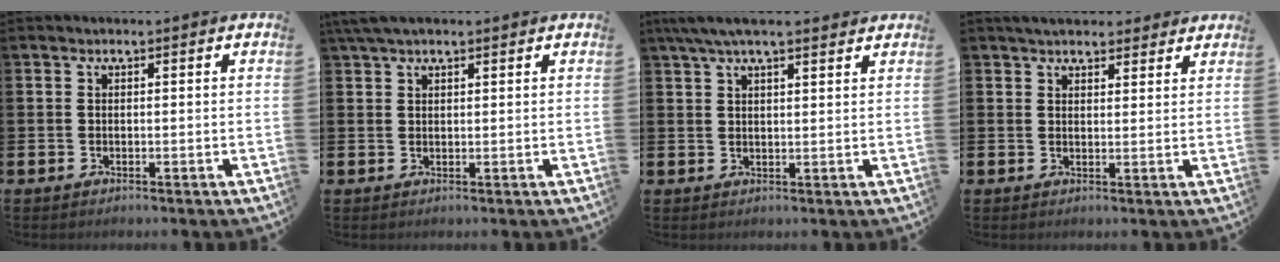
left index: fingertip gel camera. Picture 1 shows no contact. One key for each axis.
{"total": 3.0, "fx": 2.4, "fy": 0.9, "fz": 1.6, "tx": -0.029, "ty": 0.001, "tz": 0.043}
{"total": 5.3, "fx": 4.3, "fy": 1.1, "fz": 2.8, "tx": -0.061, "ty": -0.005, "tz": 0.078}
{"total": 4.0, "fx": 3.8, "fy": 1.2, "fz": 0.5, "tx": -0.003, "ty": -0.014, "tz": 0.068}